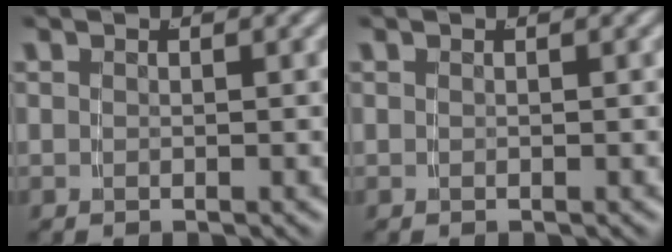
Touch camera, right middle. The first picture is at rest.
{"total": 0.0}